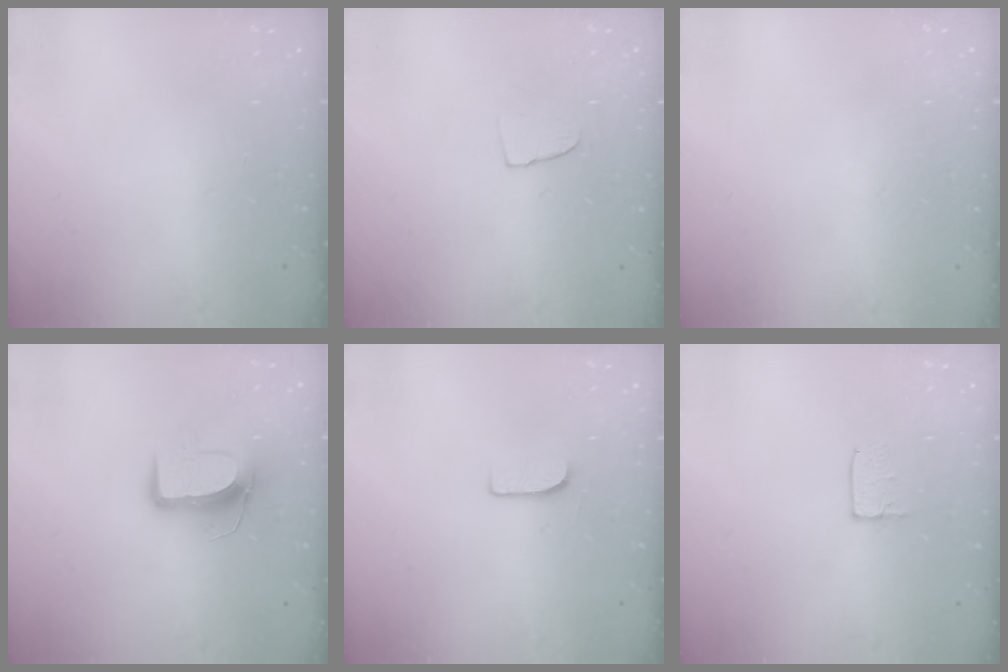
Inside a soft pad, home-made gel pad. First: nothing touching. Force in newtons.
{"total": 5.0, "press": 4.9, "slide": 0.5}
{"total": 0.0}
{"total": 9.7, "press": 9.7, "slide": 0.6}
{"total": 6.3, "press": 6.3, "slide": 0.7}
{"total": 5.4, "press": 5.4, "slide": 0.3}